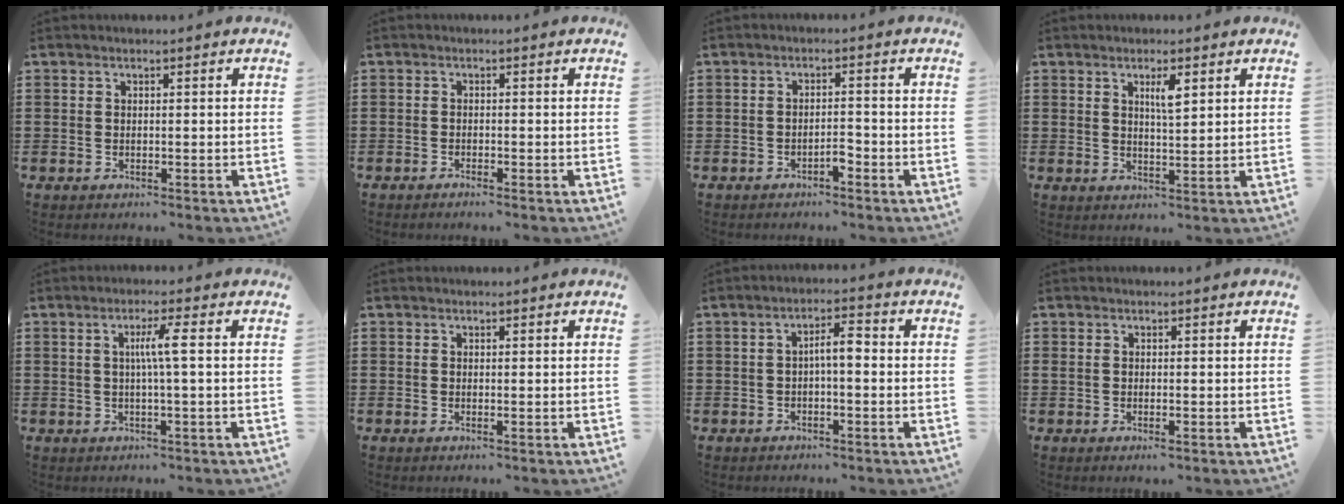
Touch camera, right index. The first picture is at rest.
{"total": 1.0, "force": [-1.0, -0.1, 0.2], "torque": [-0.006, -0.001, -0.019]}
{"total": 2.0, "force": [-1.5, 0.4, 1.3], "torque": [-0.028, 0.002, -0.029]}
{"total": 3.0, "force": [1.4, 0.6, 2.6], "torque": [-0.047, -0.001, 0.020]}
{"total": 3.9, "force": [0.3, -0.3, 3.9], "torque": [-0.075, -0.002, -0.001]}
{"total": 0.0}
{"total": 3.3, "force": [-0.5, 0.9, 3.2], "torque": [-0.060, 0.009, -0.013]}
{"total": 0.8, "force": [-0.2, 0.1, 0.7], "torque": [-0.014, -0.004, -0.002]}